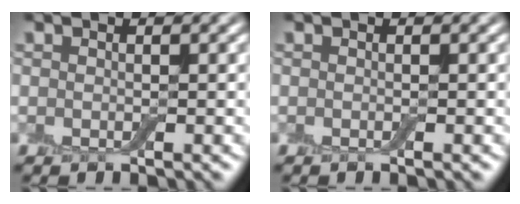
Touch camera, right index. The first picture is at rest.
{"total": 0.0}